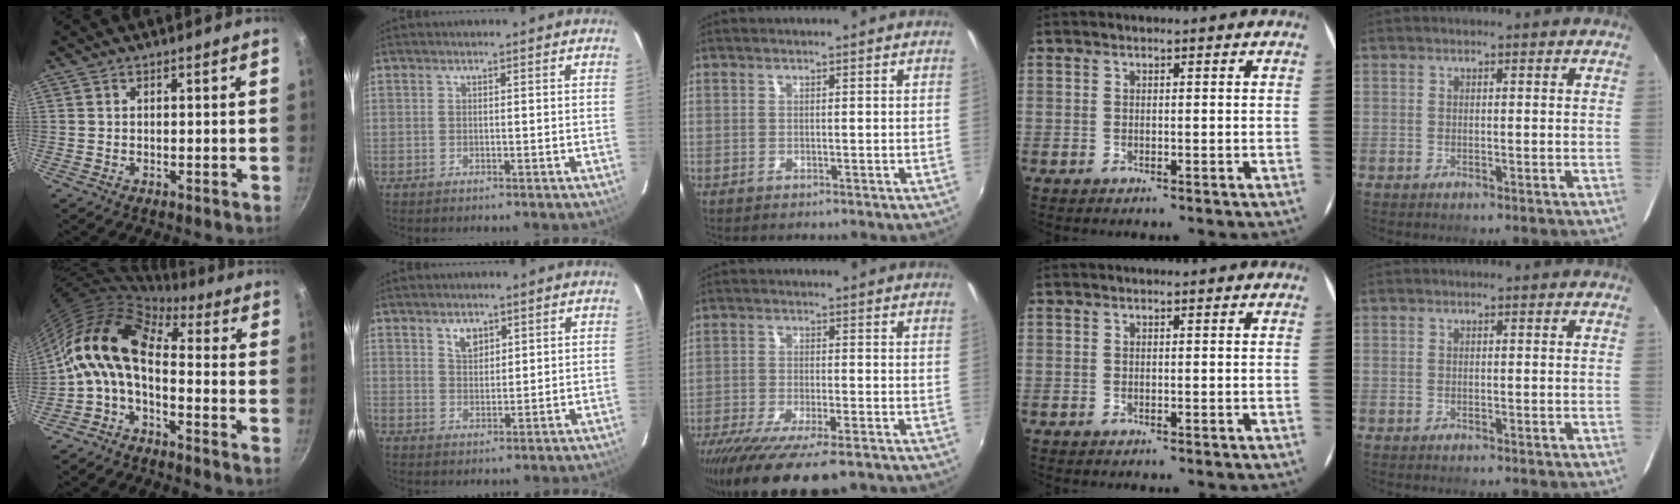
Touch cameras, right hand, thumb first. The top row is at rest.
{"thumb": {"total": 12.7, "force": [-1.3, 7.0, 10.5], "torque": [-0.196, 0.037, -0.042]}, "index": {"total": 3.4, "force": [2.0, 2.2, 1.8], "torque": [-0.023, 0.005, 0.037]}, "middle": {"total": 15.4, "force": [-11.2, 3.2, 10.1], "torque": [-0.203, -0.061, -0.185]}}